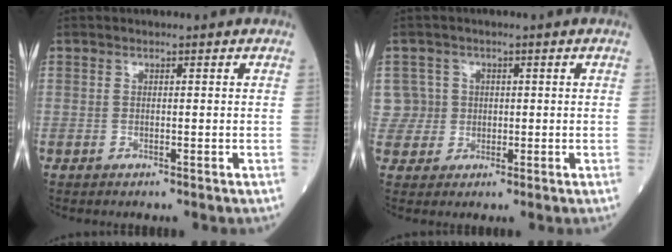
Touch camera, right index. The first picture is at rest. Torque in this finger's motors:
{"motor_torque": [0.44, -0.04, 0.22, 0.09]}